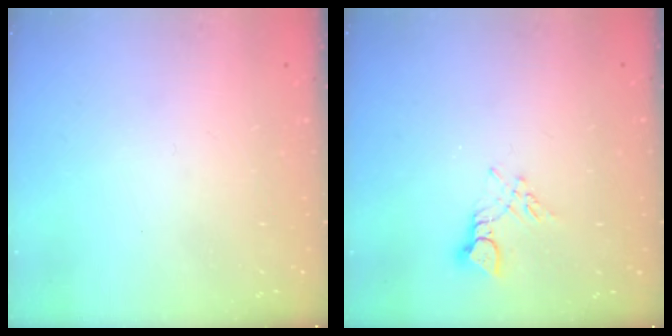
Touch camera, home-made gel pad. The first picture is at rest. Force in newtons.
{"total": 3.6, "press": 3.6, "slide": 0.5}